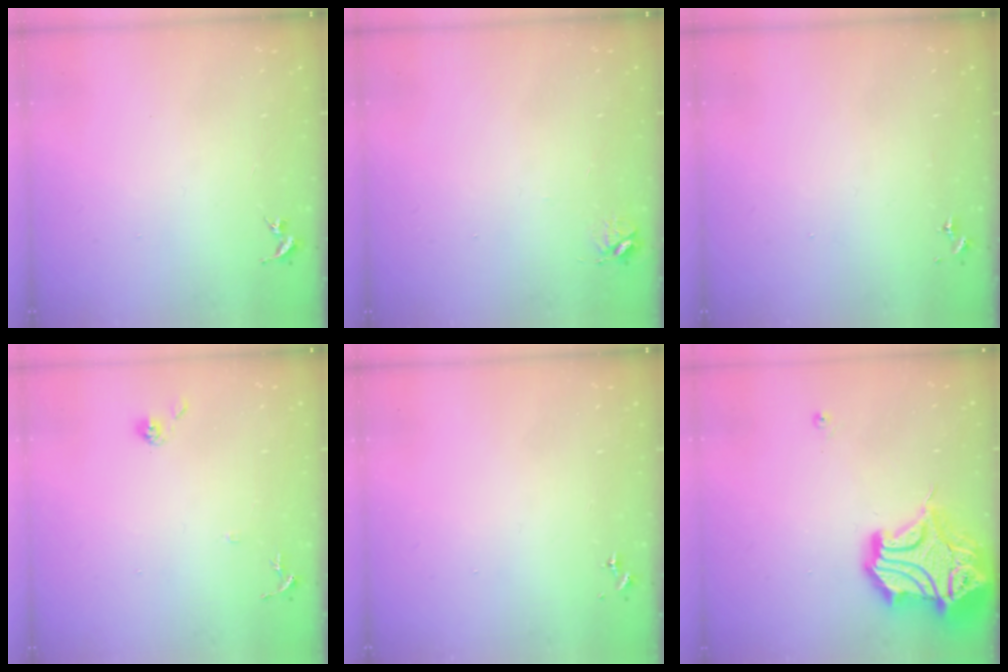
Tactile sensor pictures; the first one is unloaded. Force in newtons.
{"total": 4.7, "press": 4.7, "slide": 0.6}
{"total": 0.0}
{"total": 6.4, "press": 6.4, "slide": 0.4}
{"total": 0.0}
{"total": 19.6, "press": 19.4, "slide": 2.5}